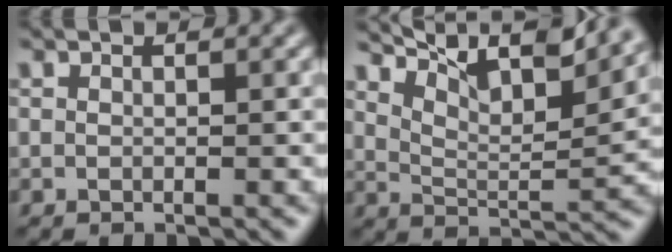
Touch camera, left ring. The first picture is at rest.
{"total": 9.5, "force": [7.4, 2.3, 5.5], "torque": [-0.102, 0.012, 0.117]}